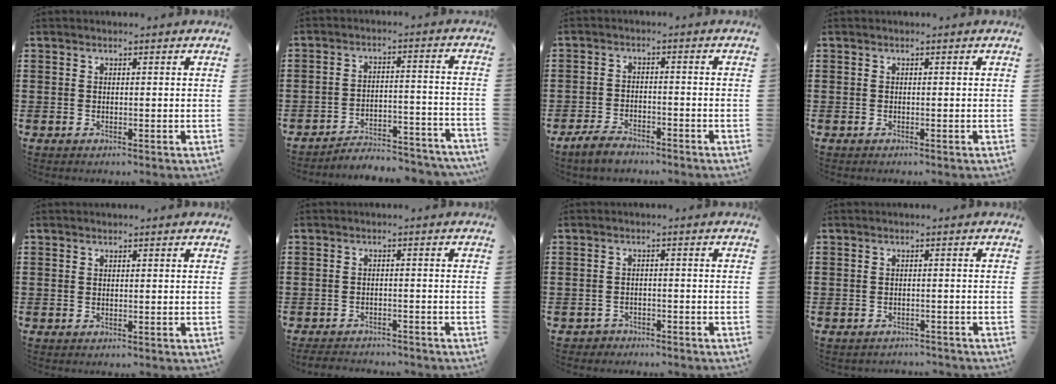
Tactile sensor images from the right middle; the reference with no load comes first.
{"total": 4.6, "force": [-4.5, 0.4, 0.8], "torque": [-0.017, 0.005, -0.096]}
{"total": 3.4, "force": [-3.0, 1.0, 1.3], "torque": [-0.030, 0.006, -0.062]}
{"total": 0.0}
{"total": 0.0}
{"total": 2.5, "force": [-2.4, 0.3, 0.1], "torque": [-0.007, -0.003, -0.052]}
{"total": 1.8, "force": [-1.7, 0.5, -0.2], "torque": [-0.003, 0.003, -0.039]}
{"total": 1.1, "force": [-1.1, 0.2, 0.0], "torque": [-0.004, 0.001, -0.025]}